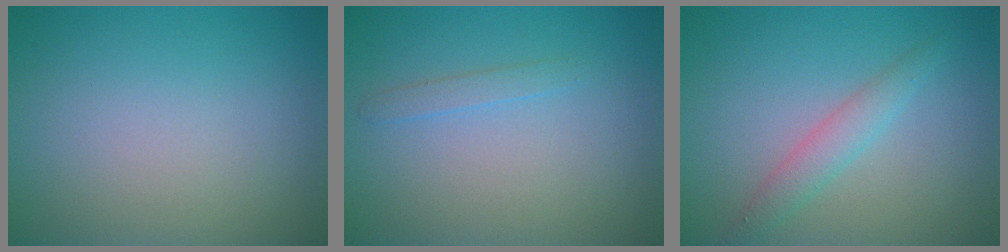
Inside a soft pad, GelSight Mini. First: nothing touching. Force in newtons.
{"total": 1.0, "press": 1.0, "slide": 0.0}
{"total": 2.2, "press": 2.2, "slide": 0.0}